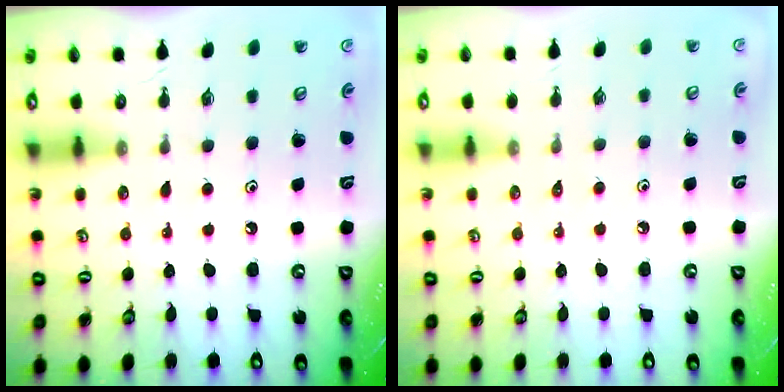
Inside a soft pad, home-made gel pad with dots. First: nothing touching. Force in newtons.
{"total": 0.0}